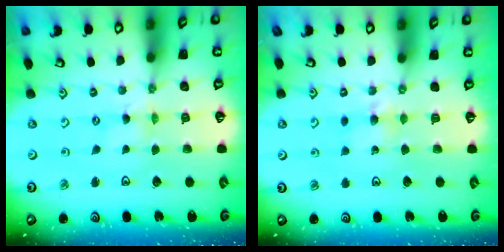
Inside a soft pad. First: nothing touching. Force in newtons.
{"total": 4.6, "press": 4.5, "slide": 0.8}